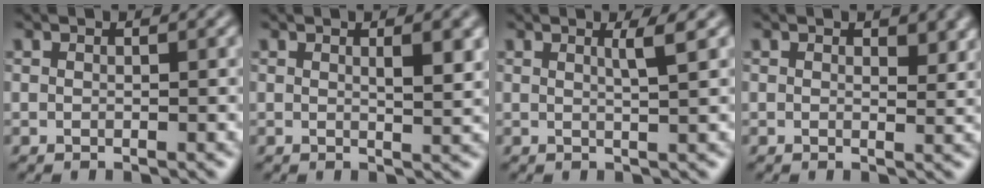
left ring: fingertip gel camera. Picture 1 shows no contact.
{"total": 2.6, "force": [0.9, 0.6, 2.3], "torque": [-0.027, 0.000, 0.015]}
{"total": 1.8, "force": [0.8, 0.3, 1.6], "torque": [-0.021, 0.001, 0.008]}
{"total": 1.9, "force": [0.8, 1.0, 1.3], "torque": [-0.014, -0.005, 0.014]}